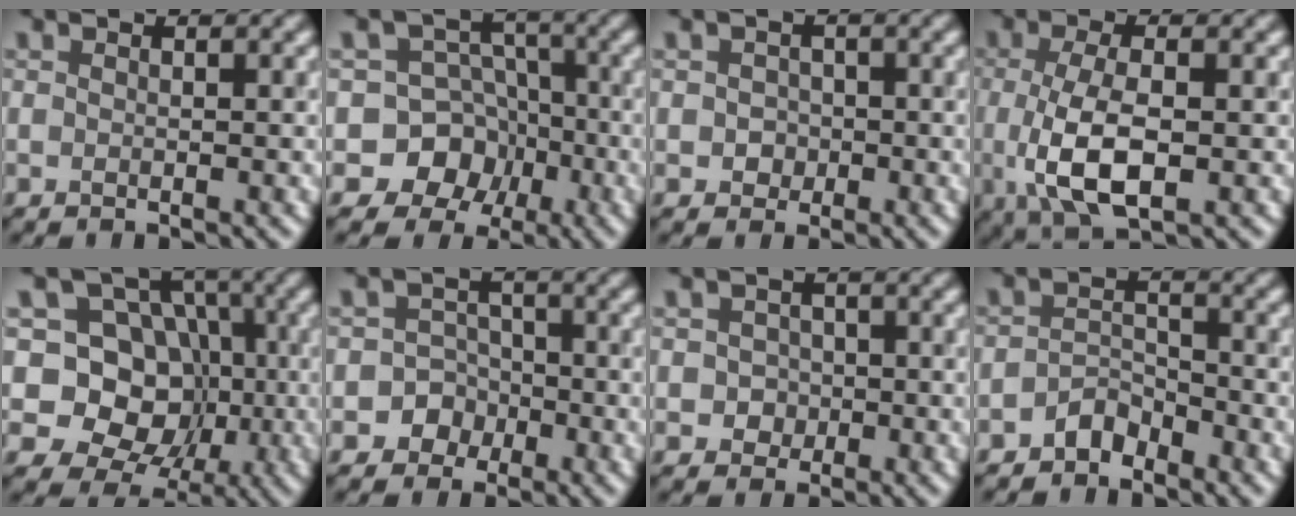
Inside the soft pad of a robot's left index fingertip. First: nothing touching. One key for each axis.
{"total": 9.2, "fx": -4.1, "fy": 8.1, "fz": 1.0, "tx": 0.007, "ty": 0.004, "tz": -0.086}
{"total": 1.4, "fx": -0.1, "fy": 1.3, "fz": 0.2, "tx": 0.015, "ty": 0.002, "tz": -0.005}
{"total": 6.3, "fx": -0.8, "fy": 2.7, "fz": 5.7, "tx": -0.125, "ty": -0.005, "tz": -0.011}
{"total": 10.9, "fx": 0.2, "fy": 9.6, "fz": 5.0, "tx": -0.062, "ty": 0.038, "tz": -0.035}
{"total": 3.7, "fx": -1.6, "fy": 3.3, "fz": 0.1, "tx": 0.045, "ty": 0.012, "tz": -0.043}
{"total": 1.6, "fx": -0.1, "fy": 1.6, "fz": 0.2, "tx": 0.024, "ty": 0.005, "tz": -0.007}
{"total": 1.9, "fx": -1.7, "fy": 0.9, "fz": 0.5, "tx": -0.005, "ty": 0.015, "tz": -0.033}